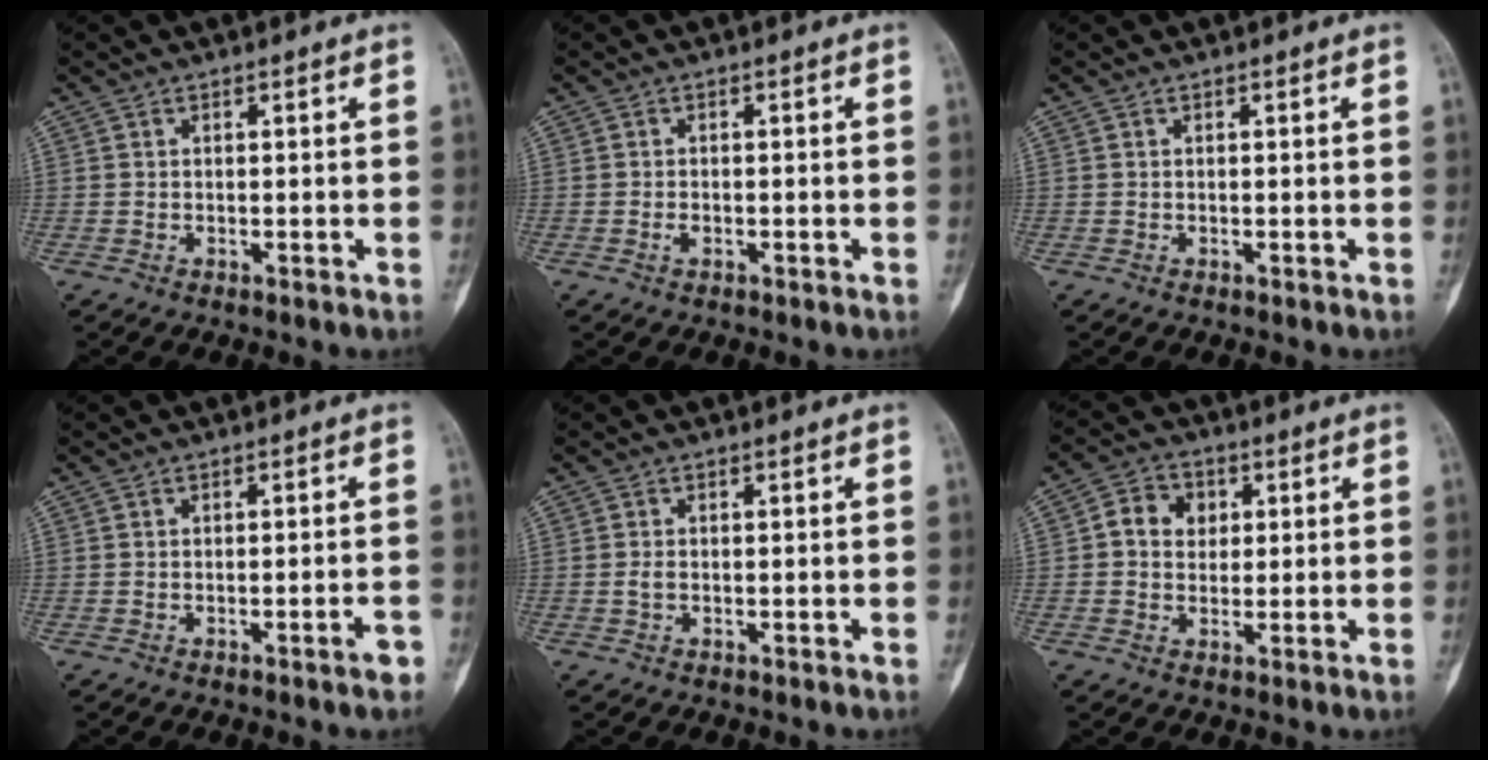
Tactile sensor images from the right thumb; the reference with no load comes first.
{"total": 1.1, "force": [-0.5, 0.6, 0.7], "torque": [-0.015, 0.003, -0.011]}
{"total": 0.0}
{"total": 2.2, "force": [-1.3, 0.3, 1.7], "torque": [-0.023, 0.006, -0.019]}
{"total": 1.0, "force": [-0.2, 0.6, 0.8], "torque": [-0.018, 0.000, -0.004]}
{"total": 6.4, "force": [1.1, 5.4, 3.3], "torque": [-0.030, 0.007, 0.012]}